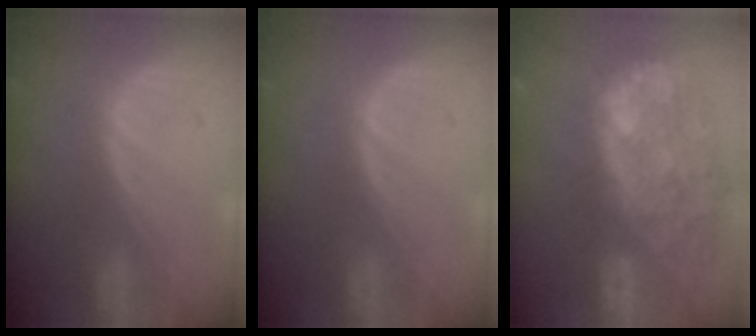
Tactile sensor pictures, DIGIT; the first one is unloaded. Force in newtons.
{"total": 0.0}
{"total": 13.2, "press": 11.6, "slide": 6.2}